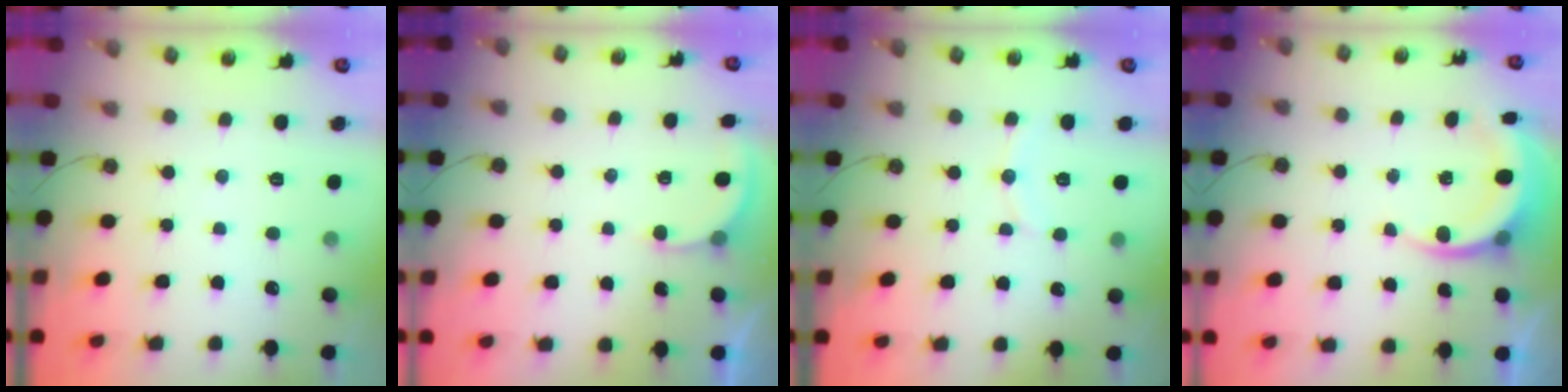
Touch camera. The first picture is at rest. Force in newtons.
{"total": 2.9, "press": 2.9, "slide": 0.3}
{"total": 5.3, "press": 5.1, "slide": 1.6}
{"total": 5.5, "press": 5.2, "slide": 1.9}